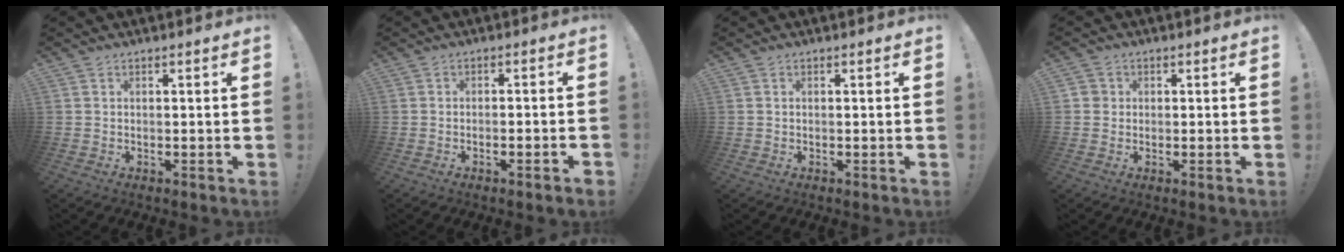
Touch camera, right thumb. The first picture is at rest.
{"total": 2.3, "force": [-1.7, 0.0, 1.6], "torque": [-0.026, 0.002, -0.027]}
{"total": 0.0}
{"total": 2.3, "force": [-0.2, 2.2, 0.6], "torque": [-0.008, 0.007, -0.003]}